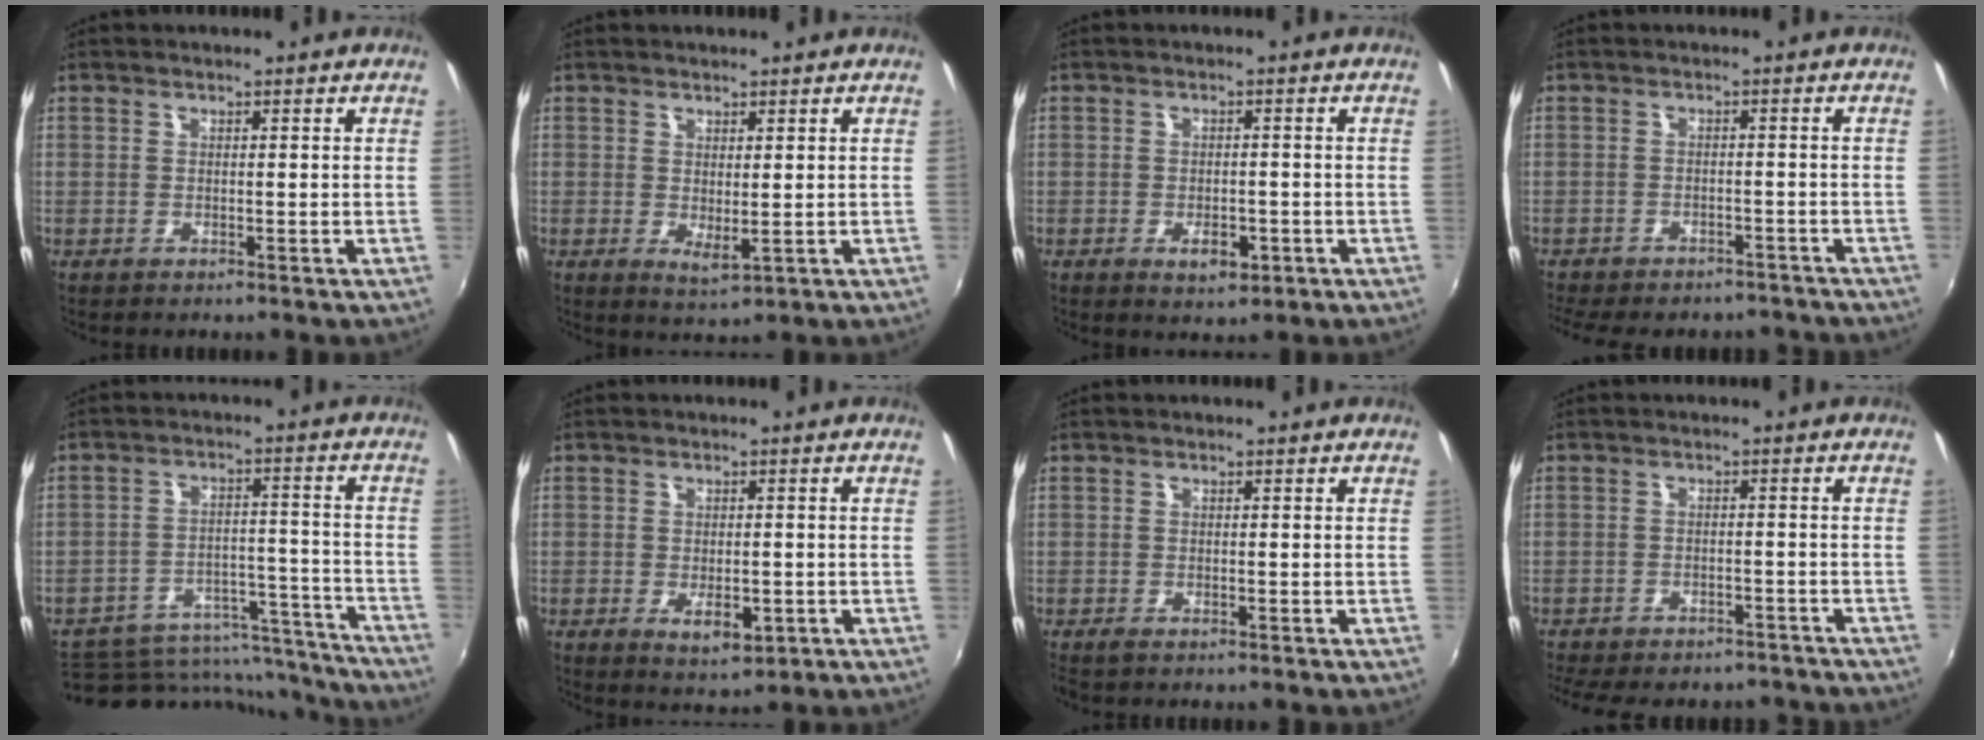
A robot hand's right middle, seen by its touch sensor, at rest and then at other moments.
{"total": 2.5, "force": [0.6, 0.9, 2.3], "torque": [-0.038, -0.009, 0.011]}
{"total": 4.0, "force": [-1.8, 2.3, 2.8], "torque": [-0.057, -0.007, -0.024]}
{"total": 13.9, "force": [-12.0, 4.9, 5.1], "torque": [-0.120, -0.011, -0.156]}
{"total": 17.3, "force": [-15.3, 7.0, 3.8], "torque": [-0.070, 0.040, -0.194]}
{"total": 4.7, "force": [-1.5, 2.5, 3.8], "torque": [-0.071, -0.013, -0.018]}
{"total": 1.1, "force": [-0.9, 0.3, 0.6], "torque": [-0.011, -0.006, -0.016]}
{"total": 15.2, "force": [-13.1, 5.4, 5.7], "torque": [-0.133, -0.009, -0.171]}